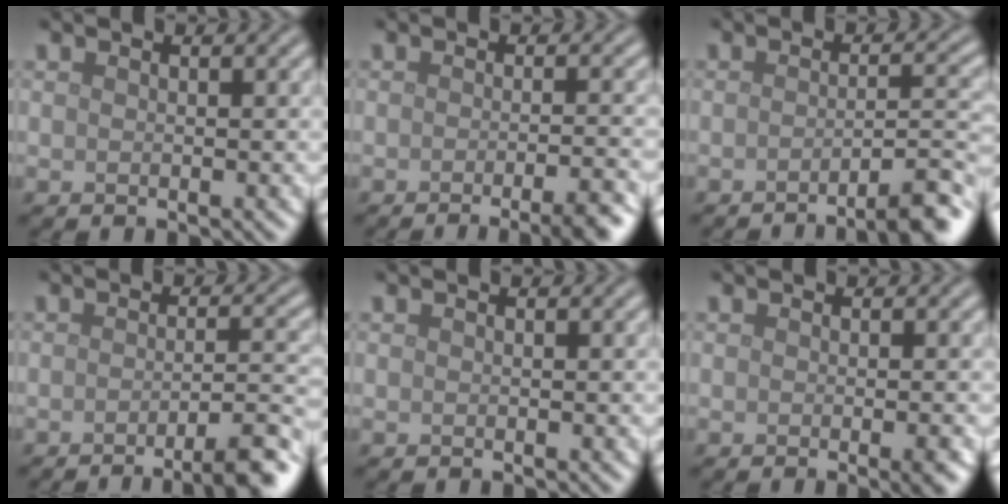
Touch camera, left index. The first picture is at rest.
{"total": 5.5, "force": [-3.0, 1.4, 4.4], "torque": [-0.043, 0.000, -0.036]}
{"total": 5.6, "force": [-3.6, 1.0, 4.2], "torque": [-0.043, 0.011, -0.056]}
{"total": 6.0, "force": [-3.3, 1.2, 4.9], "torque": [-0.057, 0.002, -0.051]}
{"total": 0.0}
{"total": 2.1, "force": [-0.6, 0.5, 2.0], "torque": [-0.019, -0.002, -0.010]}